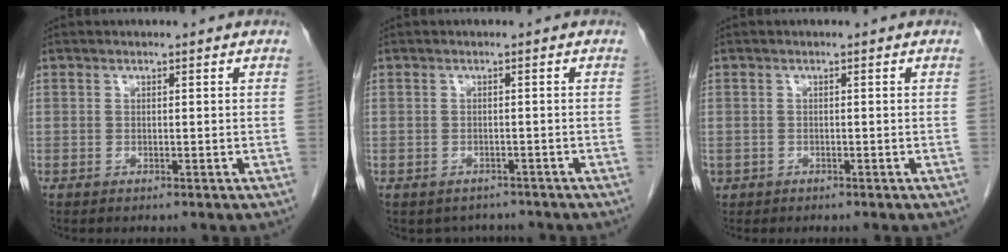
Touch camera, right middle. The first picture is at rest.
{"total": 3.5, "force": [-3.0, 1.8, 0.0], "torque": [0.000, 0.008, -0.040]}
{"total": 0.8, "force": [-0.4, 0.7, 0.0], "torque": [-0.009, 0.004, -0.003]}